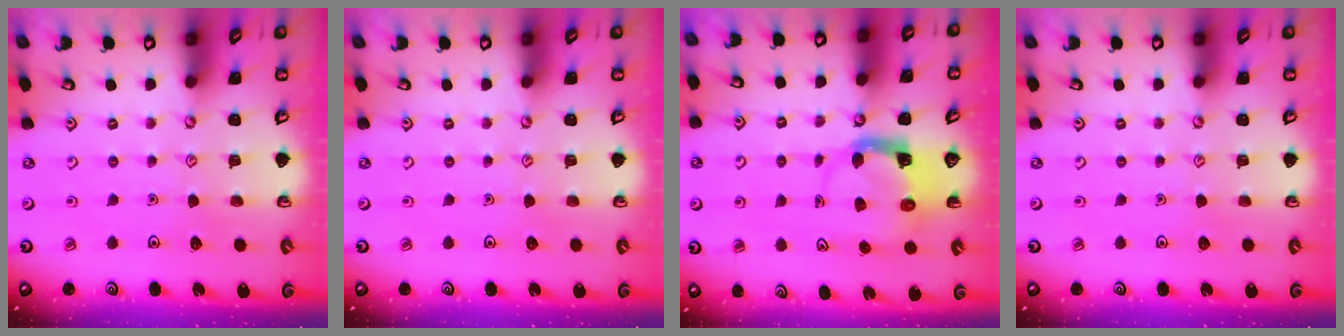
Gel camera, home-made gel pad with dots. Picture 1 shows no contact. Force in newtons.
{"total": 0.0}
{"total": 4.2, "press": 4.2, "slide": 0.3}
{"total": 0.0}